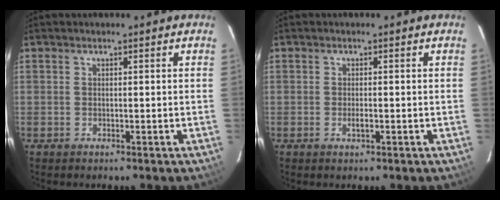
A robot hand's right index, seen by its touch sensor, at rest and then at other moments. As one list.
[{"total": 1.2, "force": [-0.4, 0.5, 1.0], "torque": [-0.018, -0.003, -0.008]}]